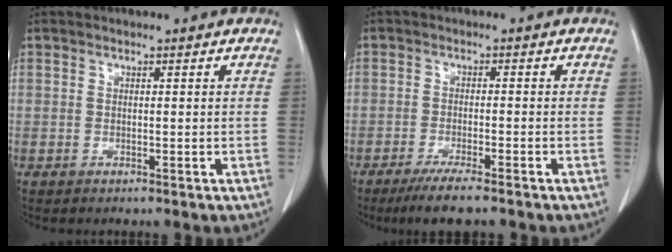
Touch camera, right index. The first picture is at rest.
{"total": 6.1, "force": [-4.7, 0.2, 3.9], "torque": [-0.065, -0.015, -0.074]}